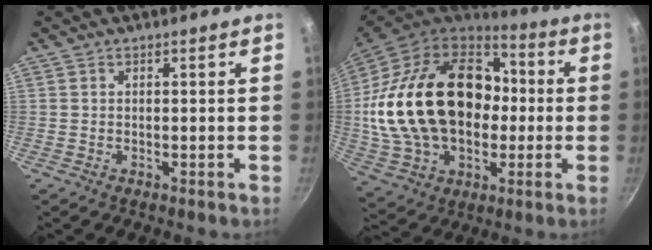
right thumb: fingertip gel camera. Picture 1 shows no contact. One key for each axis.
{"total": 31.9, "fx": 0.5, "fy": 21.9, "fz": 23.2, "tx": -0.417, "ty": 0.046, "tz": 0.025}